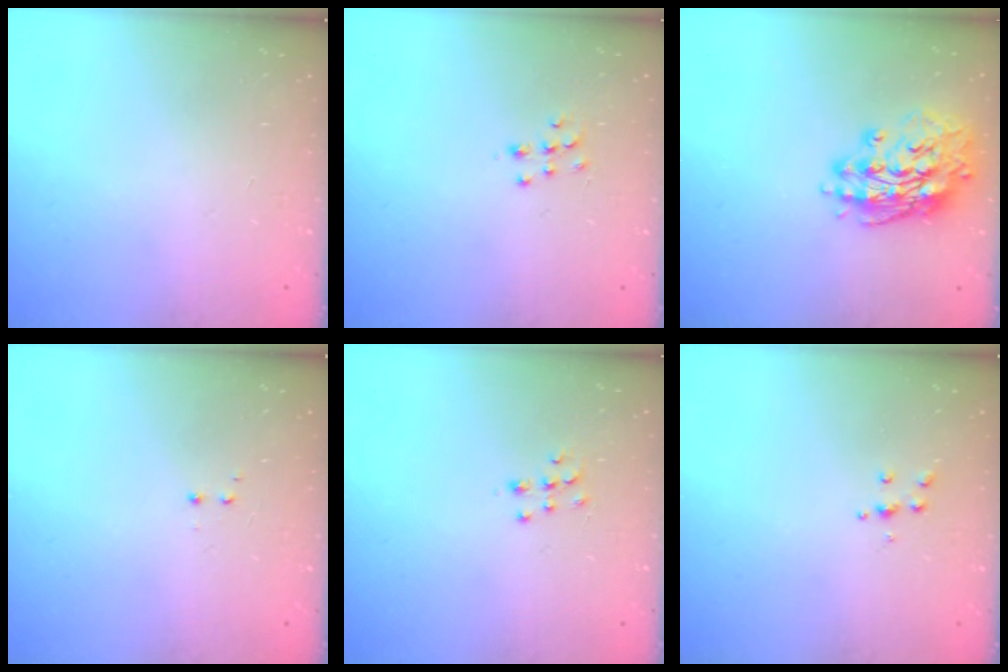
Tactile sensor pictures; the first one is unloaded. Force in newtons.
{"total": 7.2, "press": 7.2, "slide": 0.5}
{"total": 15.4, "press": 15.2, "slide": 2.6}
{"total": 1.2, "press": 1.0, "slide": 0.6}
{"total": 7.2, "press": 7.2, "slide": 0.5}
{"total": 4.3, "press": 4.3, "slide": 0.4}